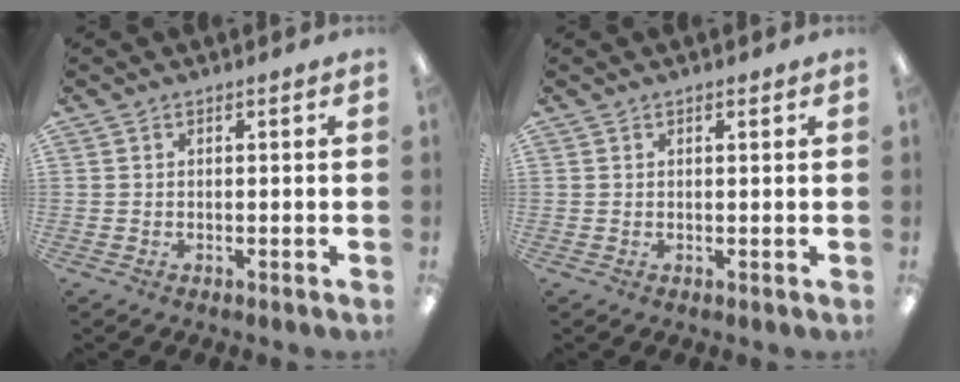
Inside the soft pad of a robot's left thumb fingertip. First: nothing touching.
{"total": 0.8, "force": [0.6, 0.2, 0.4], "torque": [-0.010, 0.000, 0.011]}